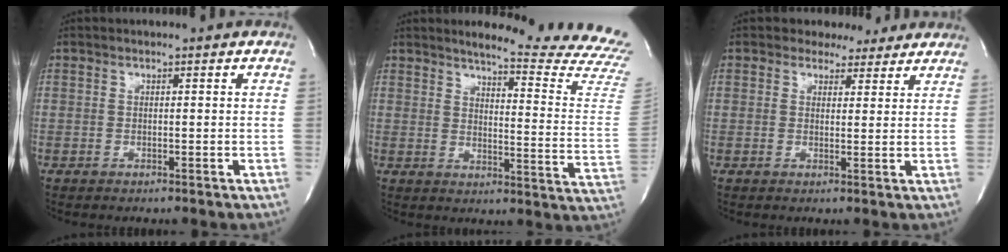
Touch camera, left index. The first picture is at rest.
{"total": 19.8, "force": [19.0, -0.7, 5.6], "torque": [-0.074, -0.152, 0.205]}
{"total": 4.9, "force": [3.9, 2.8, 0.8], "torque": [-0.009, 0.005, 0.041]}